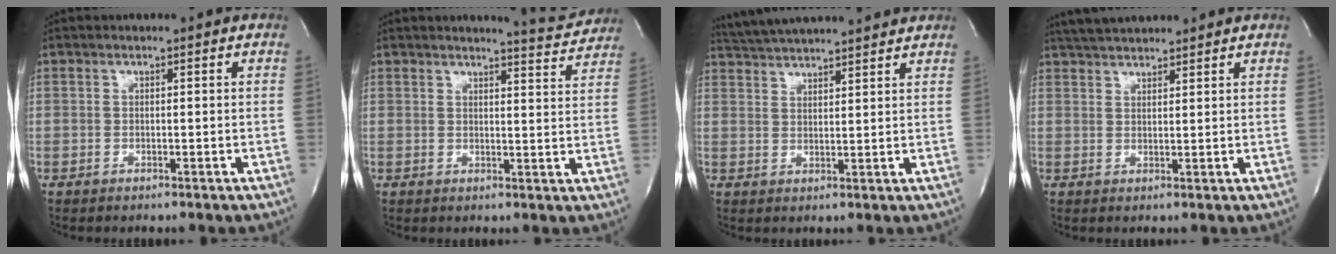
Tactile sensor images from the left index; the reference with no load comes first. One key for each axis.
{"total": 5.8, "fx": 5.8, "fy": -0.1, "fz": 0.4, "tx": -0.015, "ty": -0.026, "tz": 0.062}
{"total": 13.8, "fx": 12.9, "fy": 0.8, "fz": 4.9, "tx": -0.097, "ty": 0.031, "tz": 0.196}
{"total": 6.5, "fx": 6.0, "fy": 1.0, "fz": 2.3, "tx": -0.045, "ty": 0.032, "tz": 0.106}